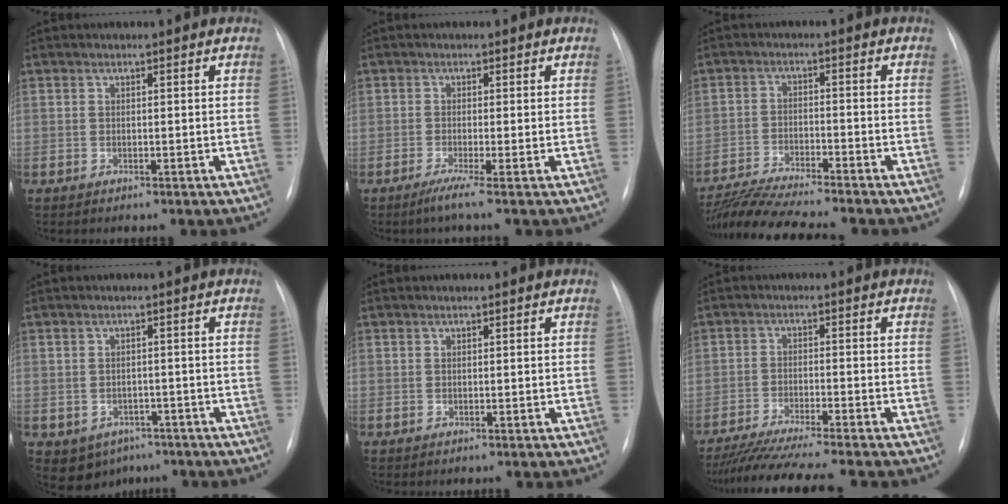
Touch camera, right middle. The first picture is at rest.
{"total": 2.2, "force": [-1.4, -0.8, 1.5], "torque": [-0.031, -0.005, -0.031]}
{"total": 12.4, "force": [-11.2, -0.1, 5.4], "torque": [-0.094, -0.015, -0.186]}
{"total": 5.7, "force": [-3.2, 4.5, 1.4], "torque": [-0.021, 0.011, -0.034]}
{"total": 0.0}
{"total": 12.1, "force": [-10.6, -1.0, 5.9], "torque": [-0.081, -0.027, -0.168]}